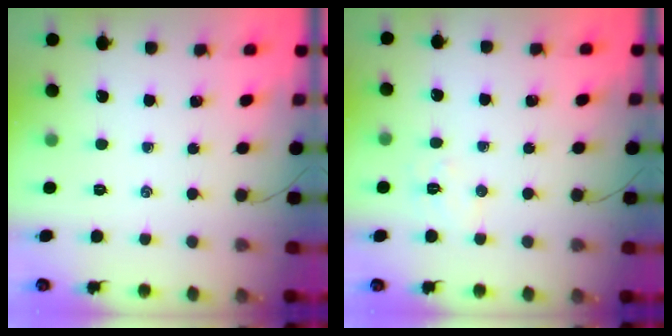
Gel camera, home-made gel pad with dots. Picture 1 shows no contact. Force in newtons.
{"total": 5.4, "press": 5.3, "slide": 1.2}